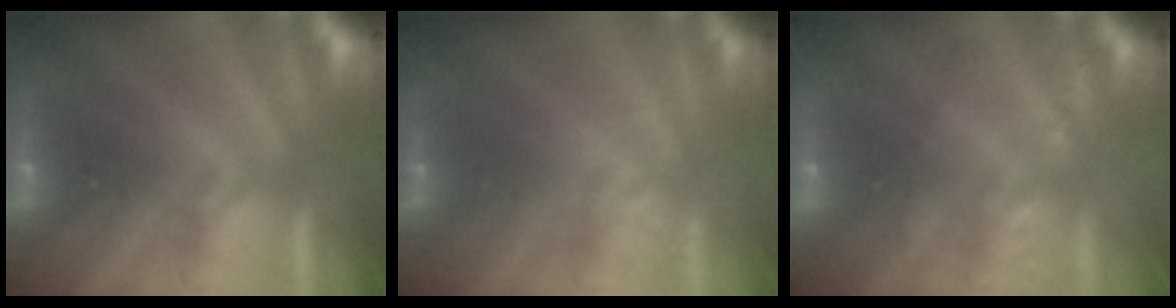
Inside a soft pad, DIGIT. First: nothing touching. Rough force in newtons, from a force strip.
{"total": 1.5}
{"total": 2.2}